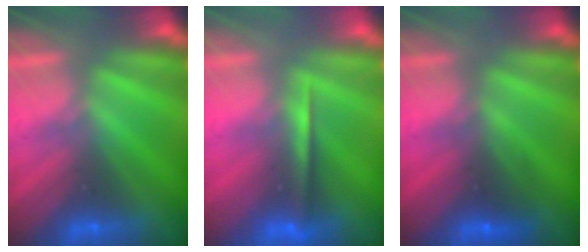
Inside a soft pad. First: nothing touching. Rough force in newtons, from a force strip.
{"total": 1.3}
{"total": 2.7}